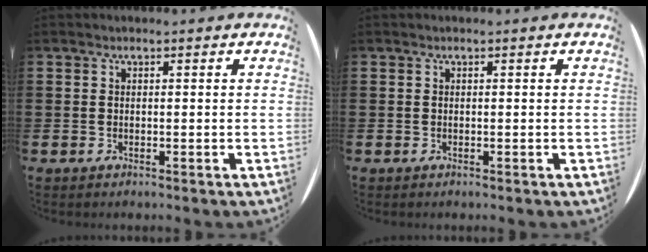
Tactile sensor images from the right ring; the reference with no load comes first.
{"total": 0.0}